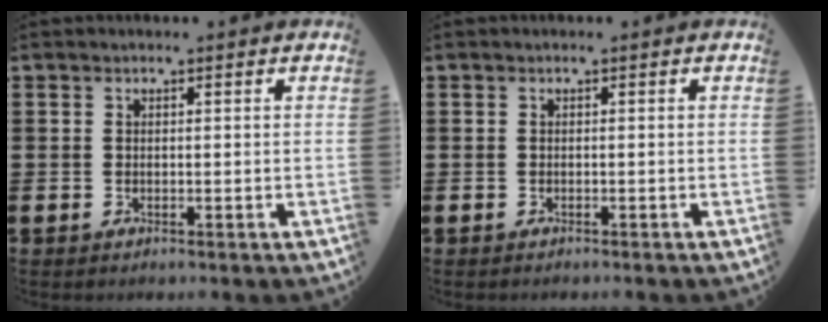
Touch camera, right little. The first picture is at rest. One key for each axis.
{"total": 0.0}